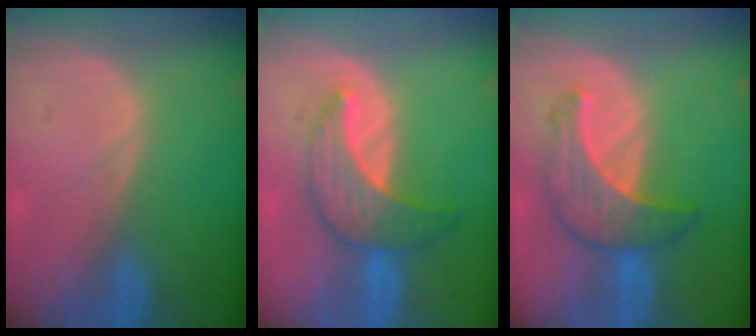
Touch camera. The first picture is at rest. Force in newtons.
{"total": 7.0, "press": 6.9, "slide": 1.0}
{"total": 7.0, "press": 6.9, "slide": 0.5}